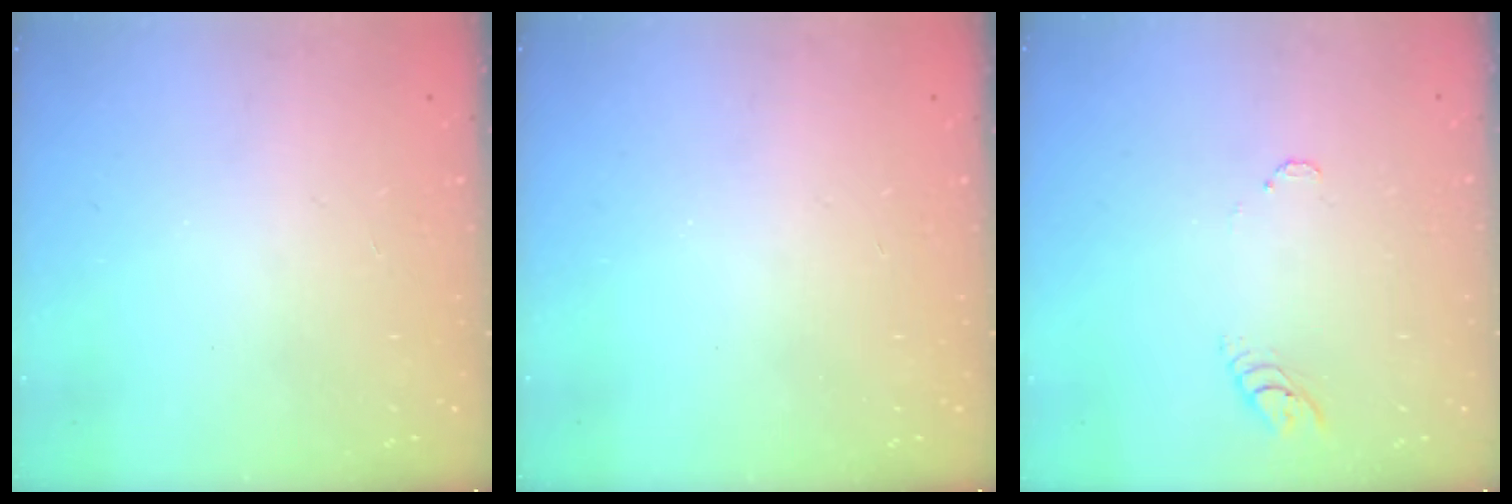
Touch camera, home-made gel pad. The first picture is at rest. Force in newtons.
{"total": 0.0}
{"total": 3.5, "press": 3.5, "slide": 0.2}